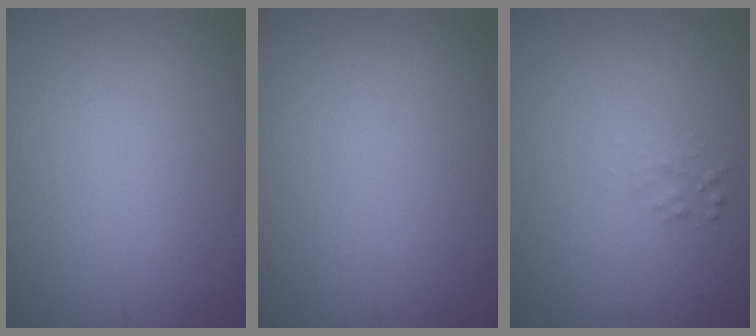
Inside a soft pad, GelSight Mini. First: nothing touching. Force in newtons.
{"total": 0.0}
{"total": 0.7, "press": 0.7, "slide": 0.0}